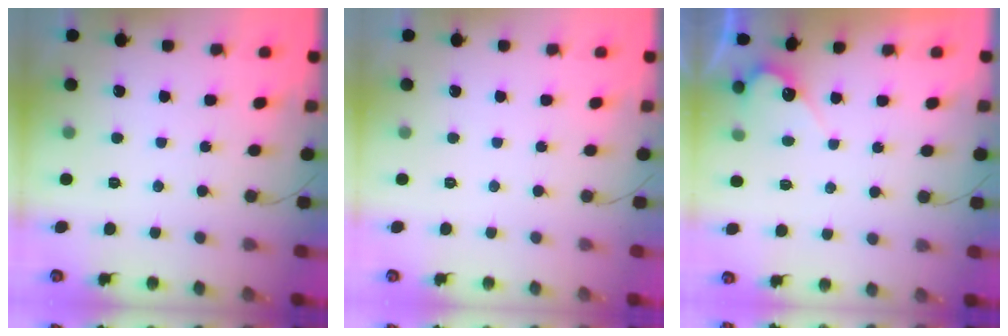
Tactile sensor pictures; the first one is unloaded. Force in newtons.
{"total": 0.0}
{"total": 3.9, "press": 3.9, "slide": 0.2}